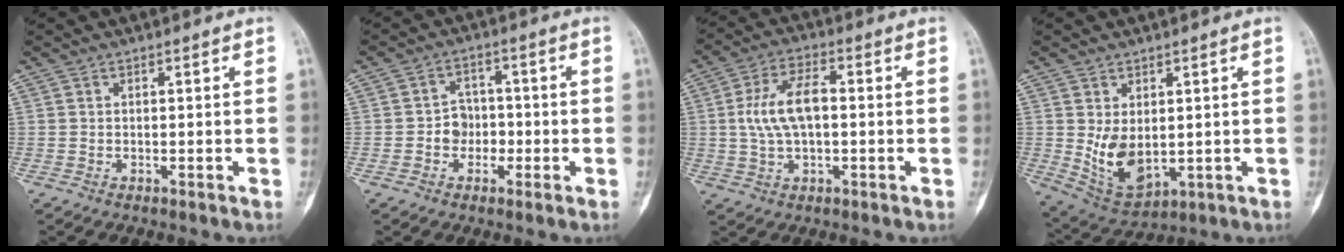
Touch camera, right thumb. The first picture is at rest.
{"total": 4.9, "force": [-1.1, 4.2, 2.2], "torque": [0.004, 0.019, -0.028]}
{"total": 10.1, "force": [0.4, 5.1, 8.7], "torque": [-0.172, 0.016, 0.005]}
{"total": 8.8, "force": [0.4, 5.4, 6.9], "torque": [-0.103, -0.015, 0.032]}